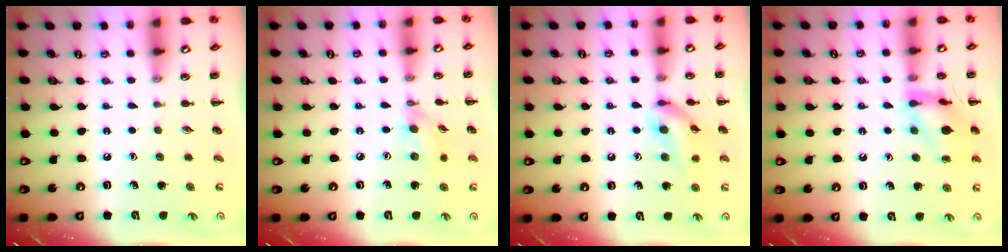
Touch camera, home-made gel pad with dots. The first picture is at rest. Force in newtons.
{"total": 6.1, "press": 6.0, "slide": 0.8}
{"total": 12.6, "press": 12.4, "slide": 1.9}
{"total": 12.6, "press": 12.6, "slide": 1.3}